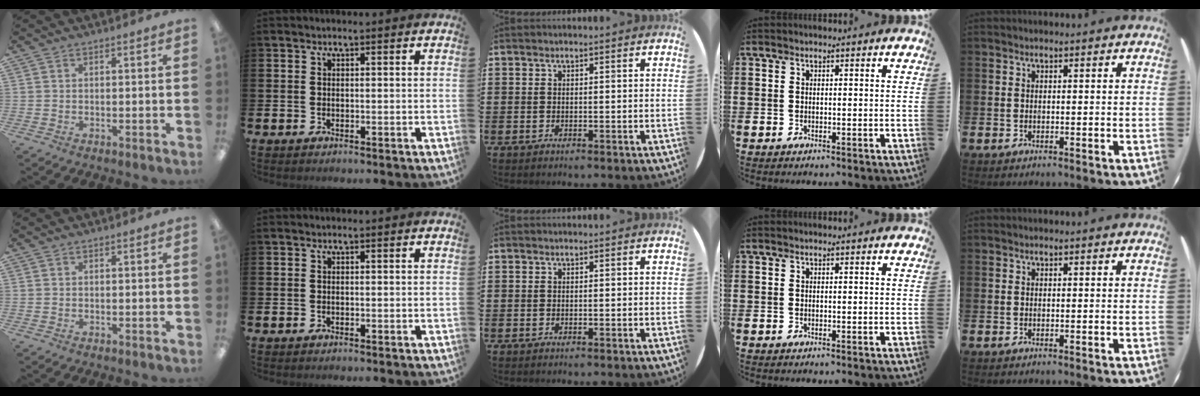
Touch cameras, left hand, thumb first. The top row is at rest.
{}